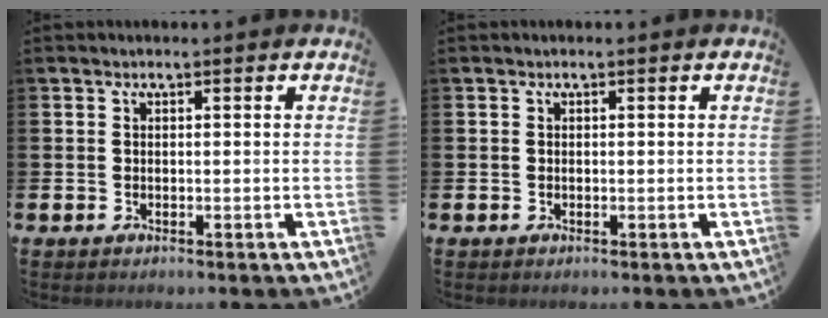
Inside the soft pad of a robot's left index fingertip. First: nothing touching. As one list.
[{"total": 0.0}]